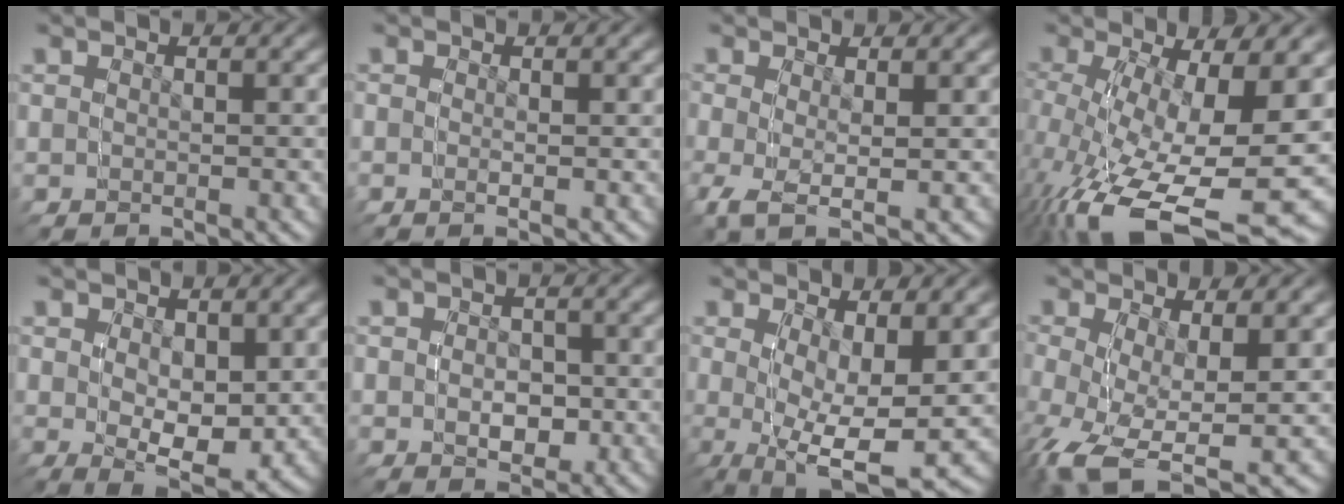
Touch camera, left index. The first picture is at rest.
{"total": 1.2, "force": [0.1, -0.9, -0.8], "torque": [0.015, 0.006, -0.003]}
{"total": 0.8, "force": [0.6, -0.4, -0.4], "torque": [0.017, 0.013, 0.009]}
{"total": 5.8, "force": [-2.0, 3.4, 4.3], "torque": [-0.103, -0.017, -0.015]}
{"total": 2.8, "force": [2.4, 1.4, 0.5], "torque": [-0.004, 0.008, 0.031]}
{"total": 2.0, "force": [0.4, 1.1, -1.6], "torque": [0.017, -0.006, 0.009]}
{"total": 3.0, "force": [0.6, 1.1, 2.7], "torque": [-0.045, -0.002, 0.015]}
{"total": 4.4, "force": [-0.8, 3.4, 2.6], "torque": [-0.067, -0.015, -0.006]}